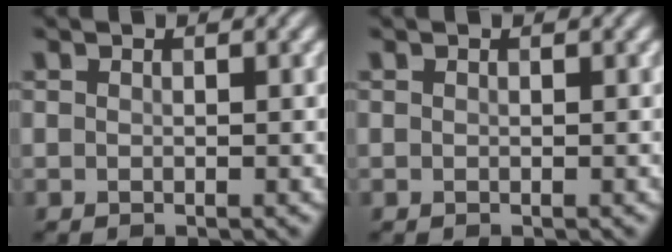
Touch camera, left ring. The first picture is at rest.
{"total": 0.0}